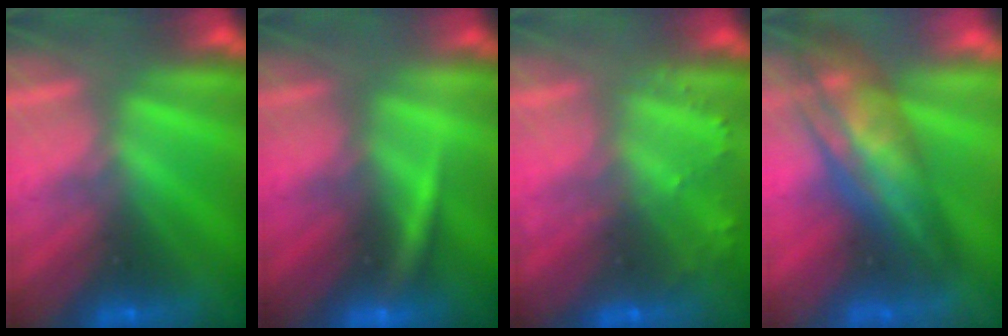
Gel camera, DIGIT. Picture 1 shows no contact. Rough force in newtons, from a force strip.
{"total": 3.0}
{"total": 2.2}
{"total": 5.6}